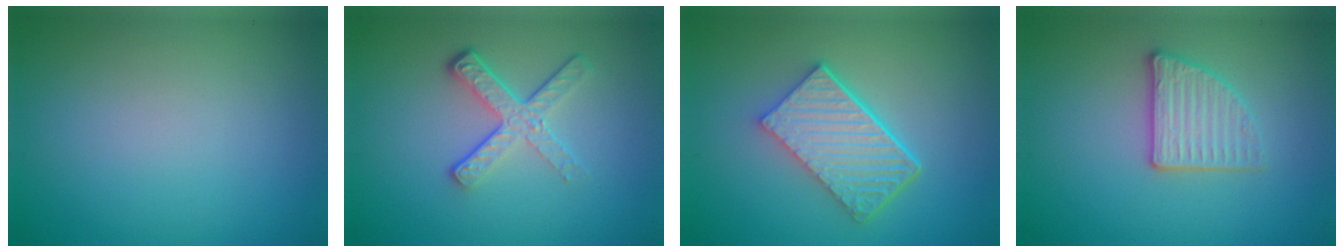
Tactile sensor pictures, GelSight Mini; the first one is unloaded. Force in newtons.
{"total": 4.1, "press": 2.7, "slide": 3.2}
{"total": 5.9, "press": 4.2, "slide": 4.2}
{"total": 2.9, "press": 2.7, "slide": 1.1}